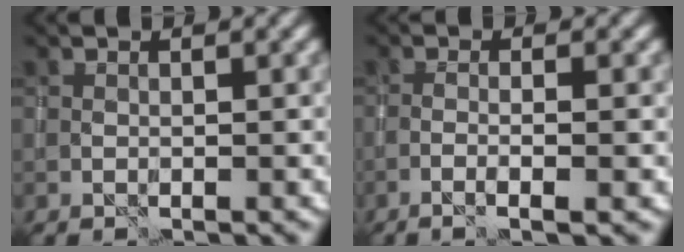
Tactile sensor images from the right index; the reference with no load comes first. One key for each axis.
{"total": 2.6, "fx": -1.1, "fy": 0.2, "fz": 2.4, "tx": -0.039, "ty": 0.004, "tz": -0.028}